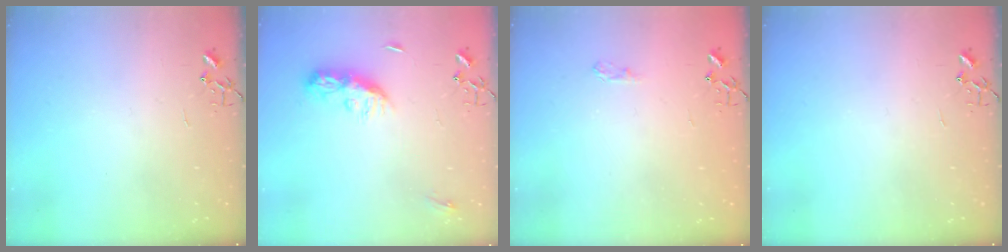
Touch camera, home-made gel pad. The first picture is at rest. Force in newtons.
{"total": 8.7, "press": 8.7, "slide": 0.4}
{"total": 6.8, "press": 6.8, "slide": 0.6}
{"total": 0.0}